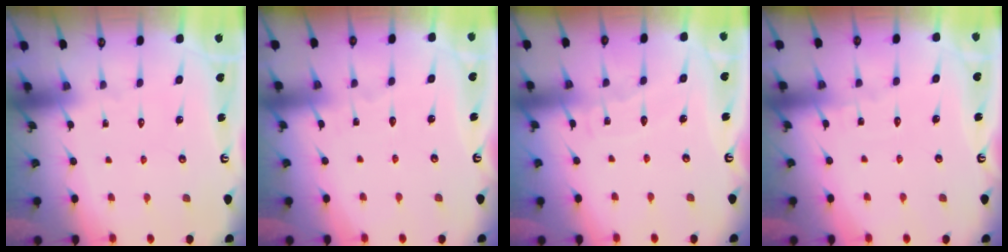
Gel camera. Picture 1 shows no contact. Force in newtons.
{"total": 1.7, "press": 1.7, "slide": 0.2}
{"total": 4.9, "press": 4.9, "slide": 0.6}
{"total": 2.4, "press": 2.4, "slide": 0.2}